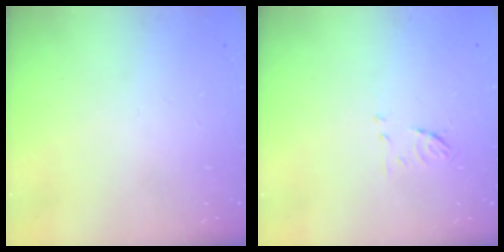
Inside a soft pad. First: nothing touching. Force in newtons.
{"total": 5.3, "press": 5.2, "slide": 0.8}